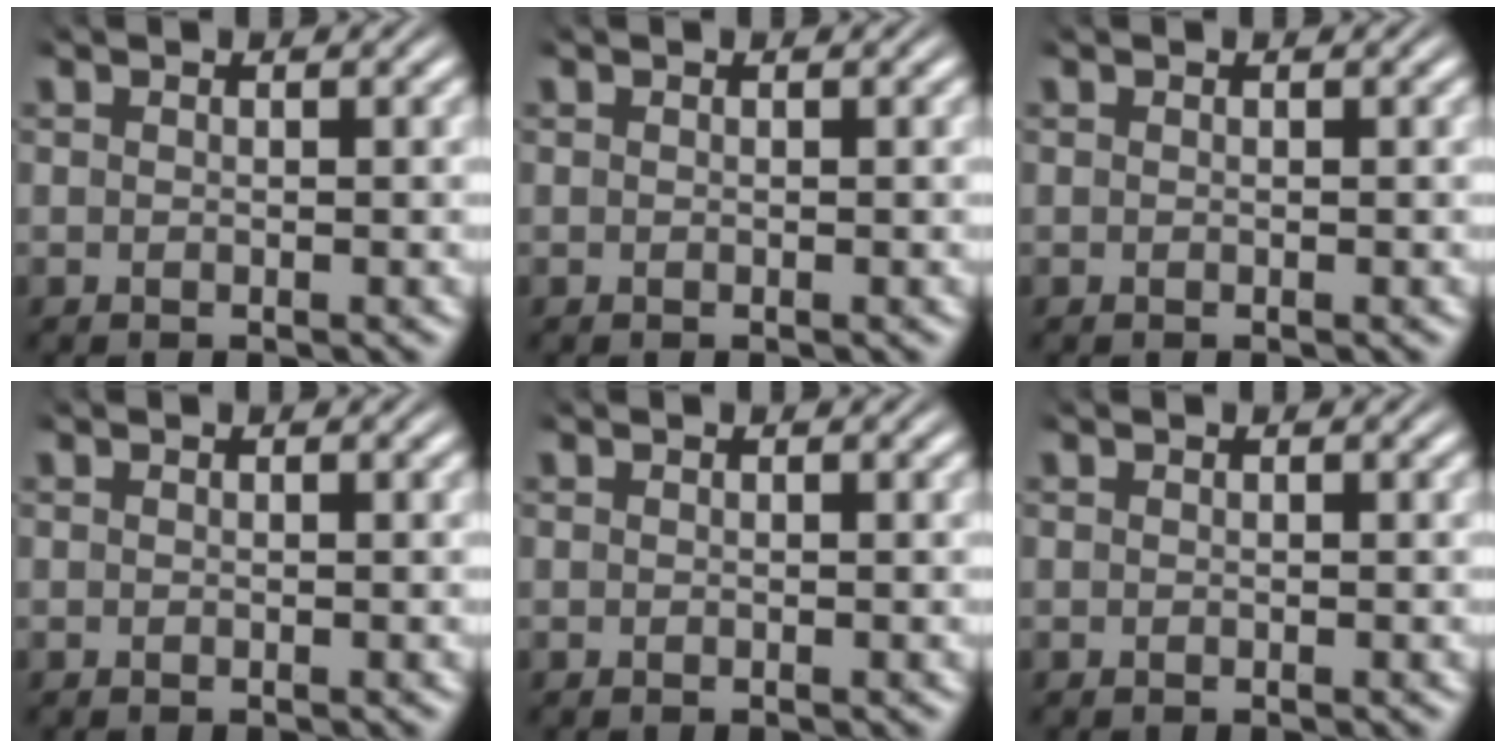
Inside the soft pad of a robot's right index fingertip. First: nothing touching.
{"total": 0.0}
{"total": 0.0}
{"total": 0.0}
{"total": 0.0}
{"total": 0.0}